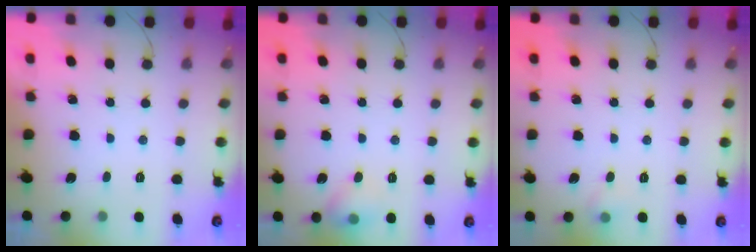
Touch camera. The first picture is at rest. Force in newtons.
{"total": 6.9, "press": 6.7, "slide": 1.7}
{"total": 4.5, "press": 4.2, "slide": 1.6}